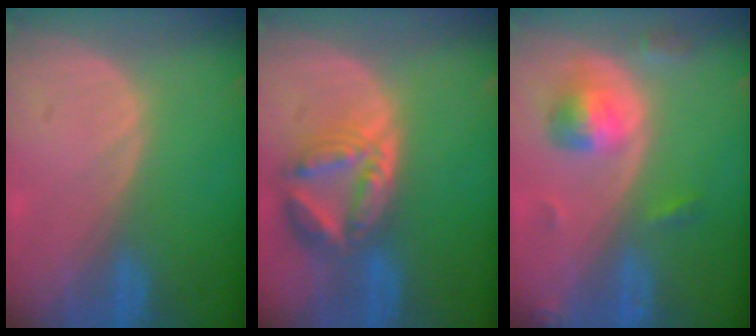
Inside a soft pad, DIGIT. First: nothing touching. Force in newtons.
{"total": 8.0, "press": 7.1, "slide": 3.8}
{"total": 5.3, "press": 5.1, "slide": 1.5}